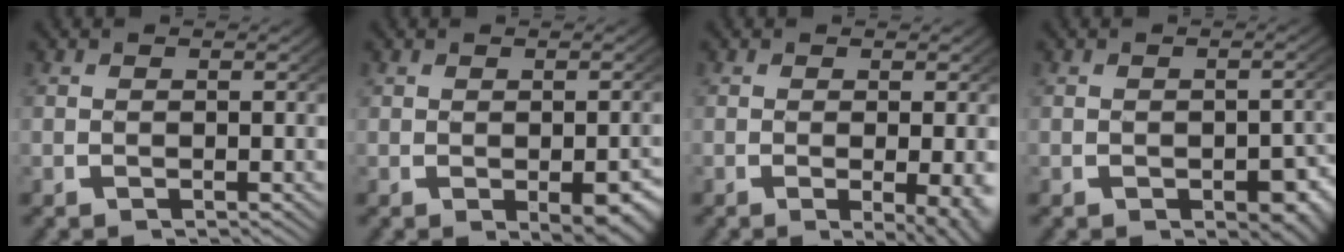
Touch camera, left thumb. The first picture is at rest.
{"total": 3.0, "force": [-0.8, 1.4, 2.5], "torque": [-0.033, -0.017, 0.000]}
{"total": 3.9, "force": [-0.9, 1.2, 3.7], "torque": [-0.057, -0.019, -0.004]}
{"total": 3.4, "force": [-1.0, 2.2, 2.4], "torque": [-0.032, -0.021, -0.003]}